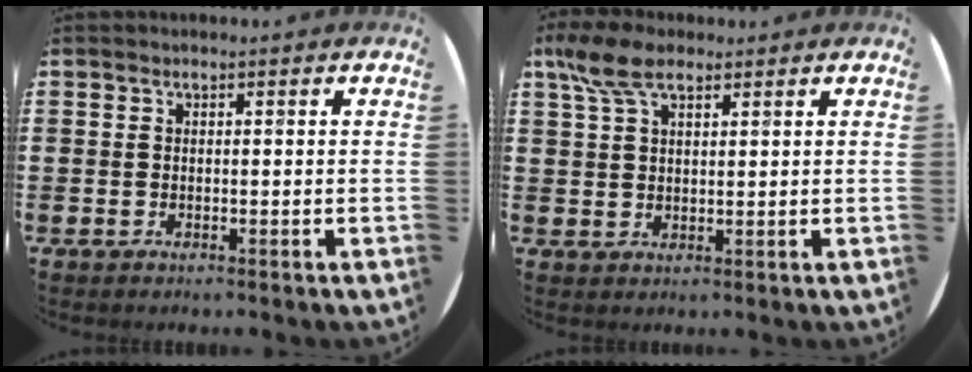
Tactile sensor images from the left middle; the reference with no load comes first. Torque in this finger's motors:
{"motor_torque": [1.21, -0.93, 0.14, 0.09]}